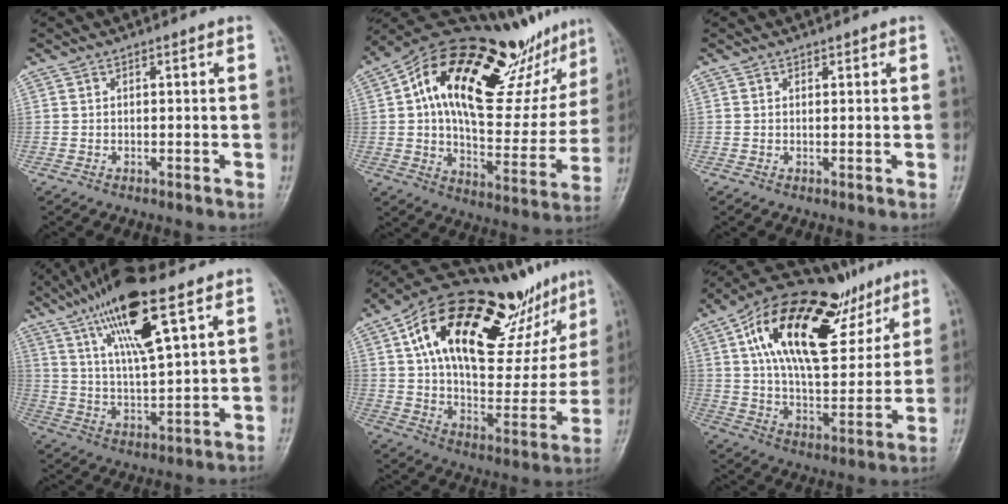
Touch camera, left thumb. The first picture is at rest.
{"total": 30.8, "force": [15.1, 13.2, 23.4], "torque": [-0.310, 0.001, 0.238]}
{"total": 0.9, "force": [0.6, 0.6, 0.1], "torque": [0.009, -0.003, 0.006]}
{"total": 16.8, "force": [8.9, 4.3, 13.6], "torque": [-0.243, -0.023, 0.165]}
{"total": 33.2, "force": [17.9, 14.5, 23.8], "torque": [-0.318, -0.009, 0.285]}
{"total": 26.4, "force": [13.5, 12.4, 19.1], "torque": [-0.275, -0.018, 0.227]}